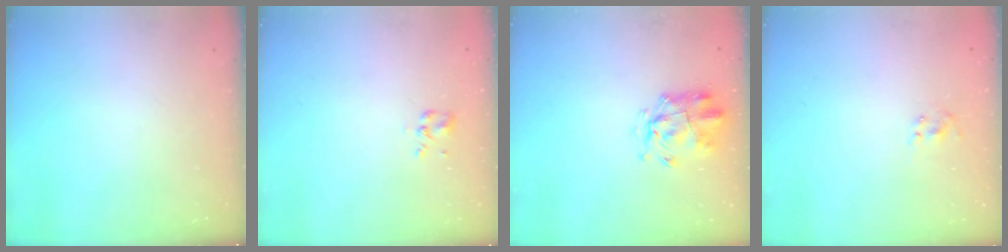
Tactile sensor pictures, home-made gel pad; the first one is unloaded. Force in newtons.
{"total": 1.9, "press": 1.8, "slide": 0.8}
{"total": 3.4, "press": 3.1, "slide": 1.5}
{"total": 1.5, "press": 1.3, "slide": 0.7}